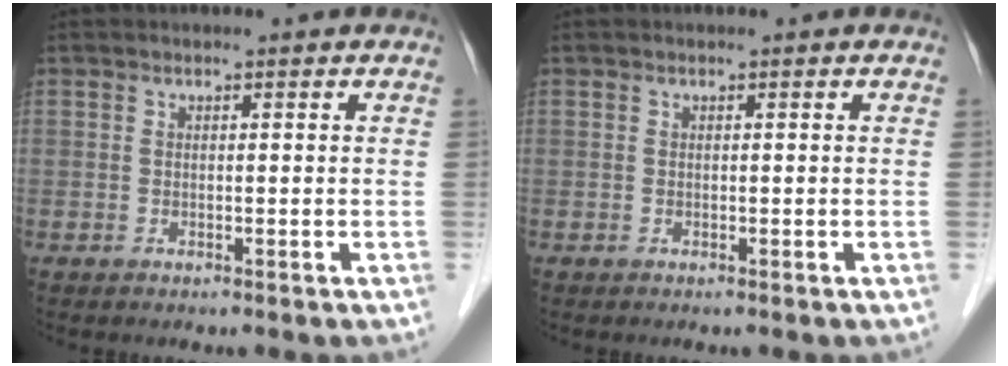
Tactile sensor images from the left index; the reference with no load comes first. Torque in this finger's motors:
{"motor_torque": [0.00, 0.00, 0.00, 0.00]}